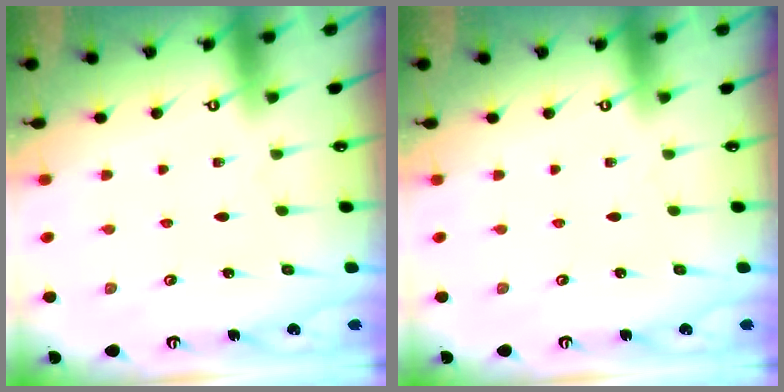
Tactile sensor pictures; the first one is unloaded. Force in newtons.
{"total": 0.0}